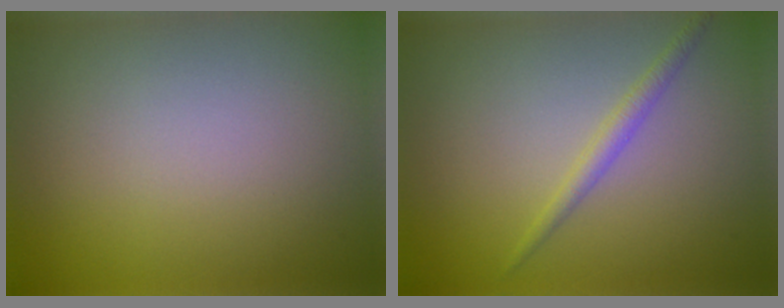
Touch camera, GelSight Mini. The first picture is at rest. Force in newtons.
{"total": 1.5, "press": 1.5, "slide": 0.0}